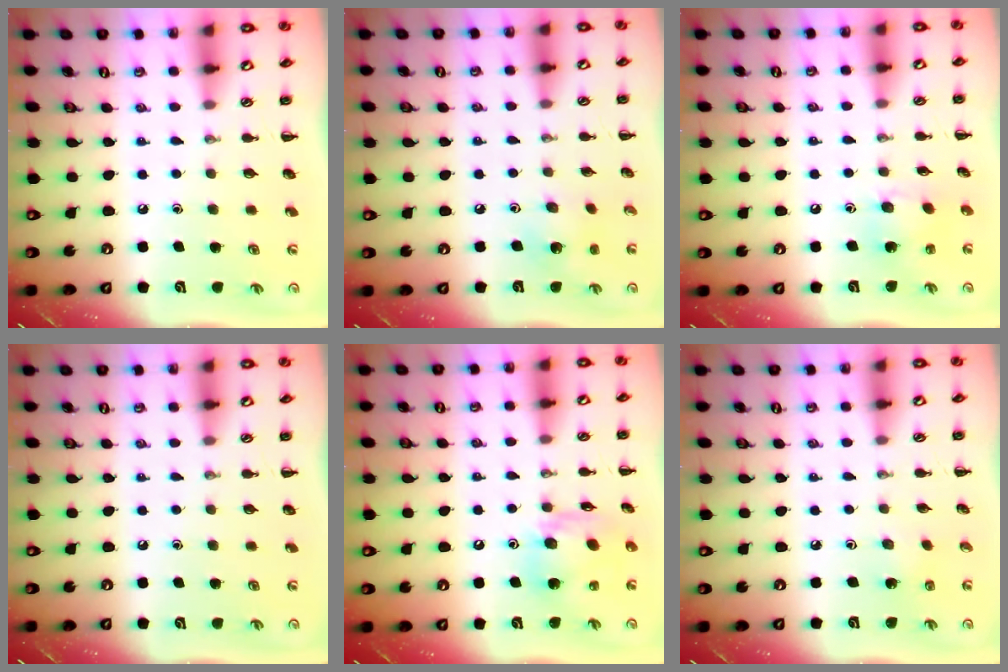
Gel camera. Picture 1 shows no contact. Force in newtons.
{"total": 3.5, "press": 3.5, "slide": 0.6}
{"total": 5.6, "press": 5.6, "slide": 0.7}
{"total": 0.0}
{"total": 13.4, "press": 13.3, "slide": 1.8}
{"total": 1.1, "press": 1.0, "slide": 0.5}